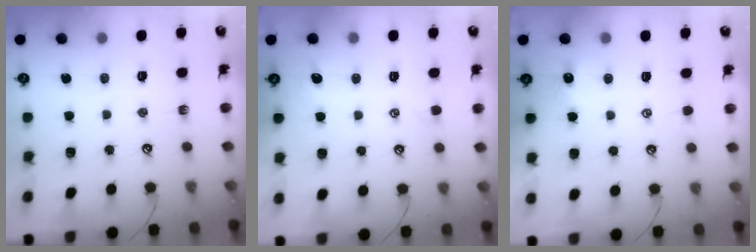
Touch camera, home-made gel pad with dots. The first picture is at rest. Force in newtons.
{"total": 0.6, "press": 0.2, "slide": 0.6}
{"total": 0.8, "press": 0.8, "slide": 0.3}